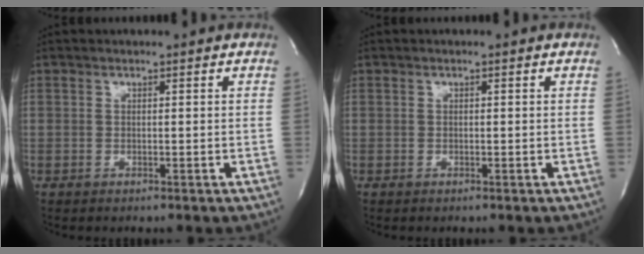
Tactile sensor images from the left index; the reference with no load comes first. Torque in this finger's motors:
{"motor_torque": [0.00, 0.00, 0.00, 0.00]}